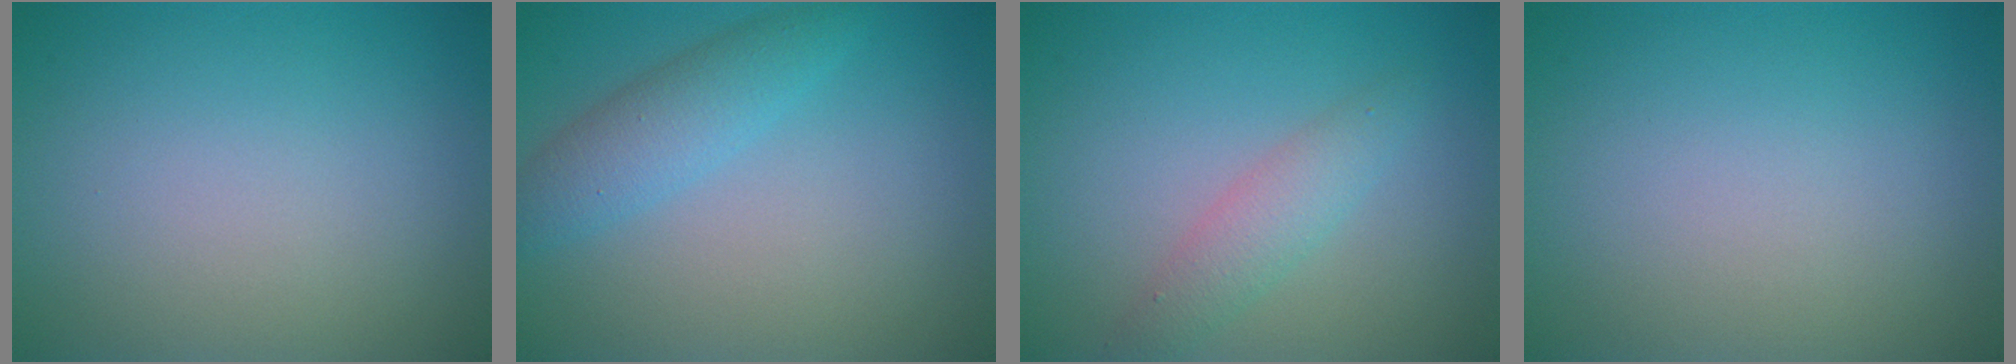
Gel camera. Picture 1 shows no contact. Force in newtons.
{"total": 3.1, "press": 3.1, "slide": 0.2}
{"total": 2.3, "press": 2.3, "slide": 0.1}
{"total": 0.0}